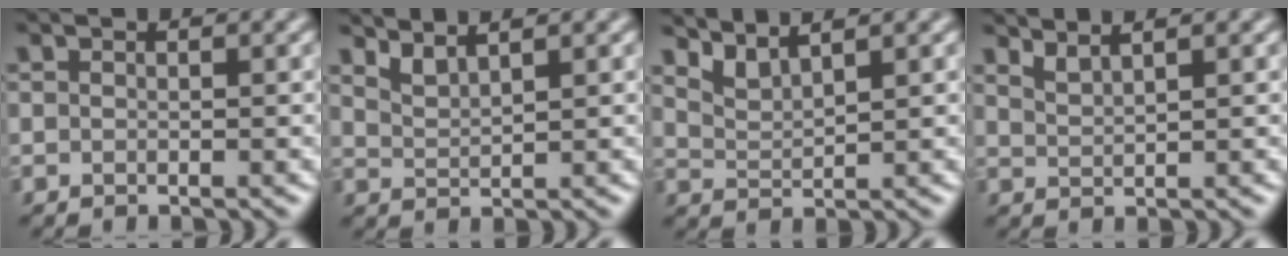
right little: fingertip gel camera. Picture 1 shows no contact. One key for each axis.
{"total": 3.3, "fx": 2.2, "fy": -2.1, "fz": -1.4, "tx": 0.021, "ty": 0.000, "tz": 0.038}
{"total": 3.7, "fx": 2.7, "fy": -2.0, "fz": -1.4, "tx": 0.016, "ty": -0.002, "tz": 0.048}
{"total": 3.1, "fx": 2.1, "fy": -2.0, "fz": -1.2, "tx": 0.019, "ty": 0.004, "tz": 0.038}